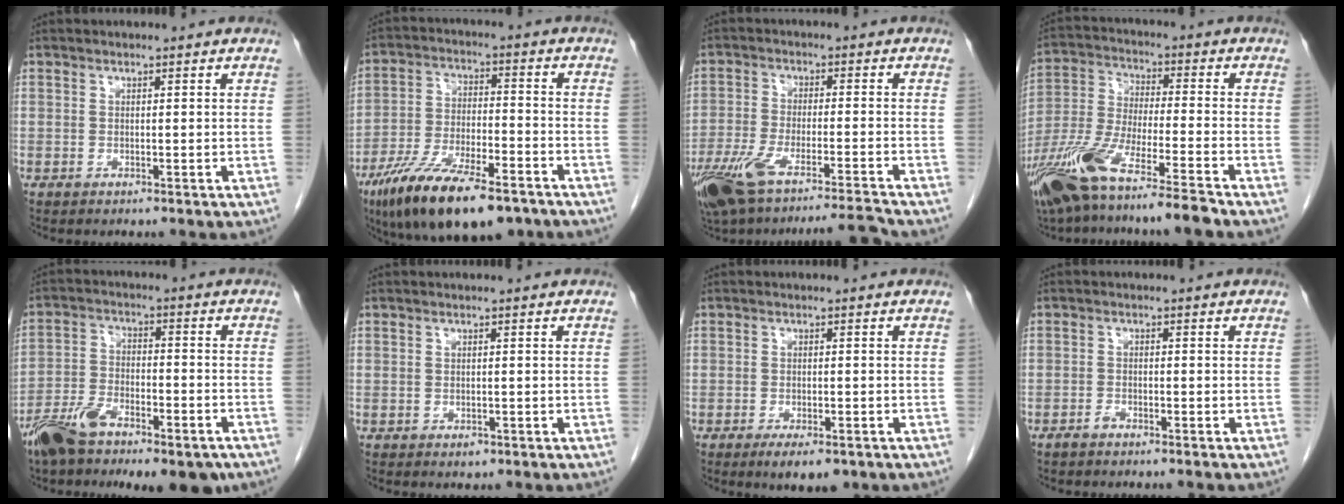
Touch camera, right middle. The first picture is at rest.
{"total": 16.4, "force": [-11.2, 4.5, 11.2], "torque": [-0.205, -0.027, -0.195]}
{"total": 13.1, "force": [-10.6, 0.2, 7.6], "torque": [-0.144, -0.009, -0.181]}
{"total": 14.9, "force": [-10.8, 0.2, 10.3], "torque": [-0.221, -0.040, -0.202]}
{"total": 15.1, "force": [-10.6, 5.3, 9.3], "torque": [-0.166, -0.005, -0.179]}
{"total": 0.9, "force": [-0.5, 0.5, 0.4], "torque": [-0.008, 0.000, -0.003]}
{"total": 4.9, "force": [-3.2, 1.6, 3.4], "torque": [-0.050, -0.007, -0.043]}
{"total": 1.4, "force": [-1.3, 0.2, 0.5], "torque": [-0.014, 0.000, -0.021]}